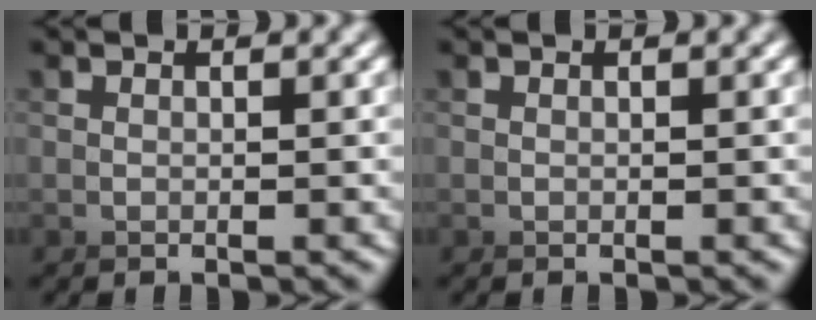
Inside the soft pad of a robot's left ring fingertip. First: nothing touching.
{"total": 0.0}